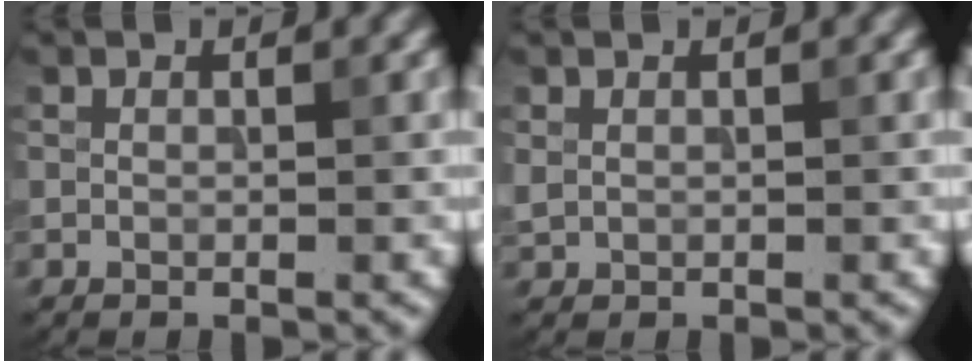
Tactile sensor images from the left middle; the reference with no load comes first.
{"total": 0.6, "force": [0.3, 0.4, 0.3], "torque": [-0.008, -0.001, 0.009]}